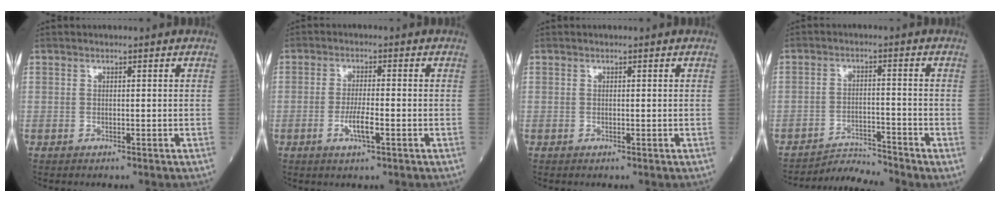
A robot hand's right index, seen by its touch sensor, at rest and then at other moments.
{"total": 4.1, "force": [-1.5, 0.4, 3.8], "torque": [-0.072, -0.004, -0.029]}
{"total": 0.0}
{"total": 4.5, "force": [-4.2, -1.3, -0.7], "torque": [0.008, -0.010, -0.072]}